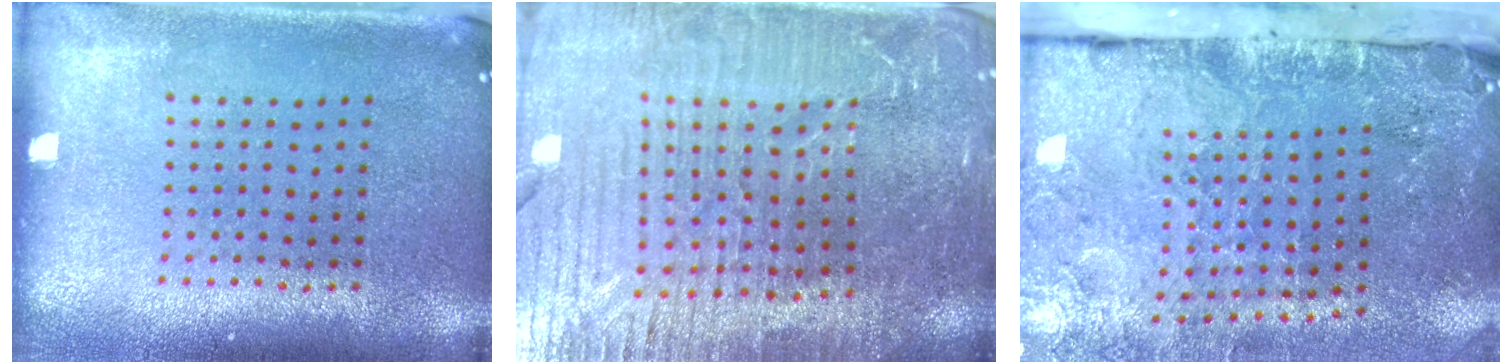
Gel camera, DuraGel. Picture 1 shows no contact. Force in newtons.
{"total": 4.7, "press": 4.4, "slide": 1.5}
{"total": 4.8, "press": 3.7, "slide": 3.0}